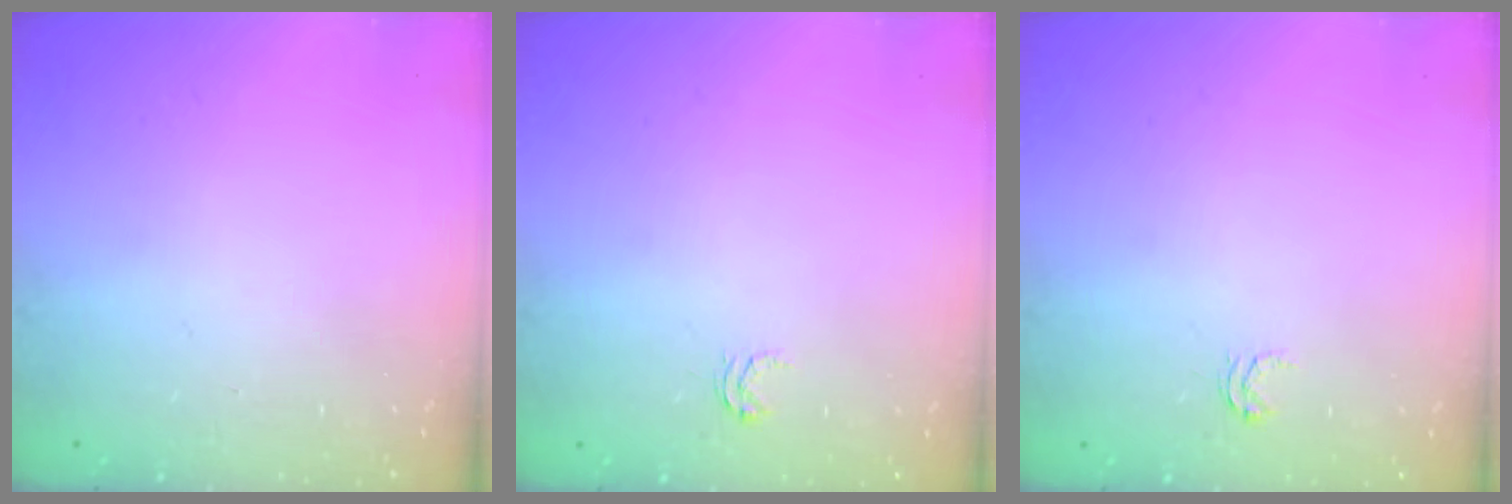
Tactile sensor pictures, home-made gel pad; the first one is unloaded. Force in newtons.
{"total": 2.6, "press": 2.6, "slide": 0.4}
{"total": 2.6, "press": 2.6, "slide": 0.4}